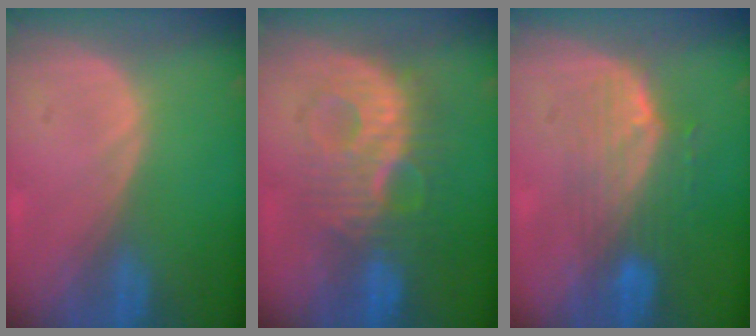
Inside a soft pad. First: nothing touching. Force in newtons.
{"total": 9.4, "press": 9.3, "slide": 1.6}
{"total": 7.5, "press": 6.7, "slide": 3.3}